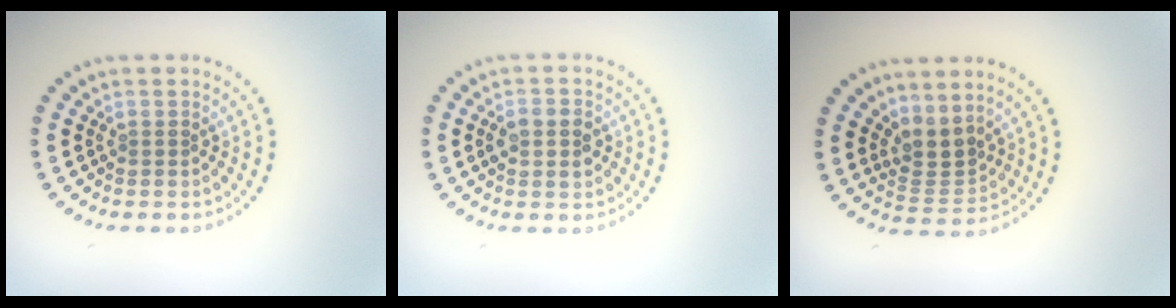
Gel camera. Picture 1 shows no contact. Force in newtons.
{"total": 2.8, "press": 2.8, "slide": 0.2}
{"total": 2.8, "press": 2.1, "slide": 1.9}